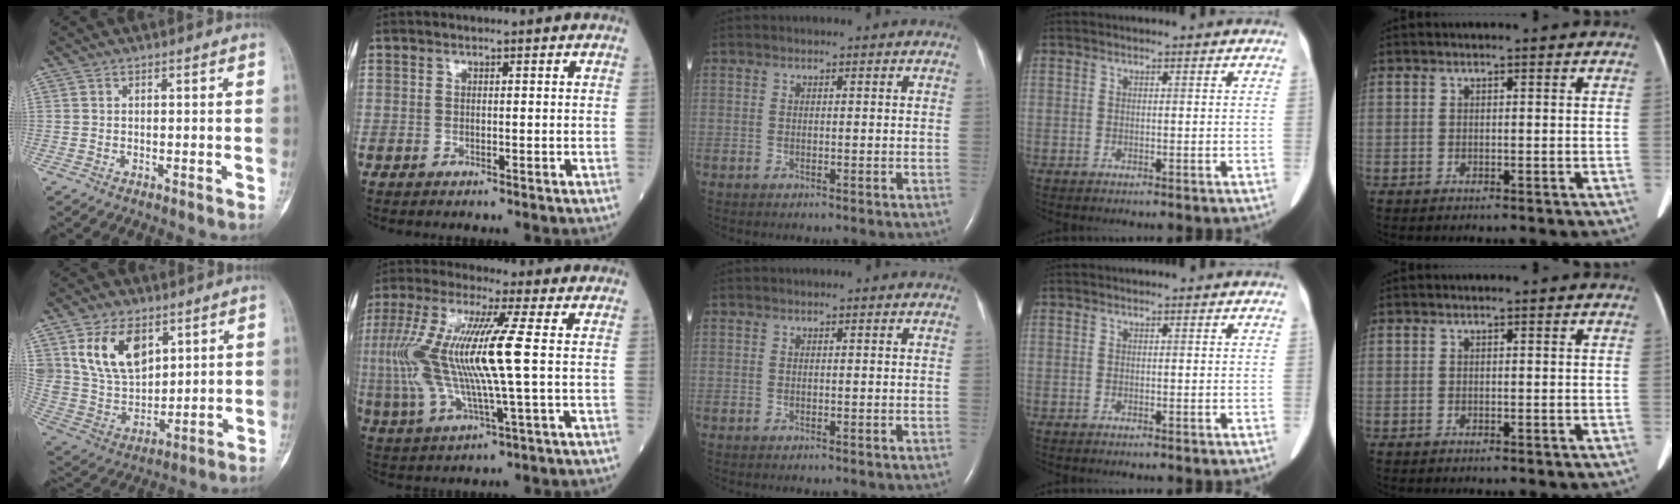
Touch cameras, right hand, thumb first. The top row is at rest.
{"thumb": {"total": 15.0, "force": [6.9, 9.5, 9.3], "torque": [-0.149, -0.030, 0.153]}, "index": {"total": 16.8, "force": [0.8, 1.8, 16.6], "torque": [-0.369, 0.009, 0.010]}}